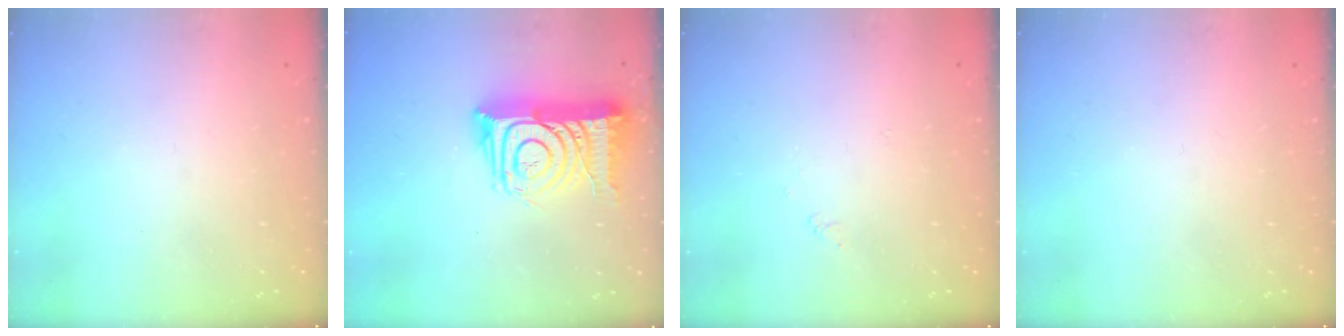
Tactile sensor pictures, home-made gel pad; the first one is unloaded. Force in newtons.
{"total": 17.8, "press": 17.8, "slide": 1.3}
{"total": 2.9, "press": 2.9, "slide": 0.5}
{"total": 0.0}